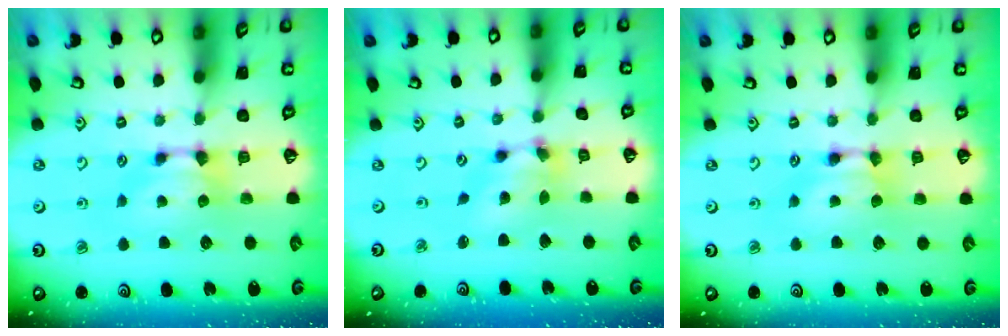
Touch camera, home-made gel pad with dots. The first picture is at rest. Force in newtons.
{"total": 5.5, "press": 5.1, "slide": 1.9}
{"total": 1.6, "press": 1.6, "slide": 0.2}